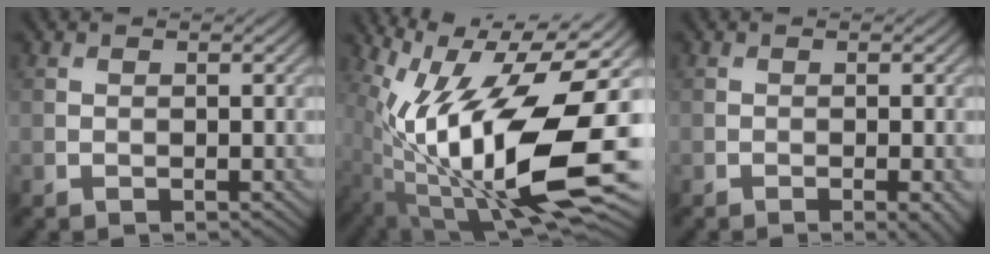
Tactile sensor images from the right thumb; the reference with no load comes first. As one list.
[{"total": 18.3, "force": [-1.6, 7.1, 16.7], "torque": [-0.285, -0.020, -0.028]}, {"total": 1.4, "force": [-0.6, 0.2, 1.3], "torque": [-0.019, -0.003, -0.009]}]